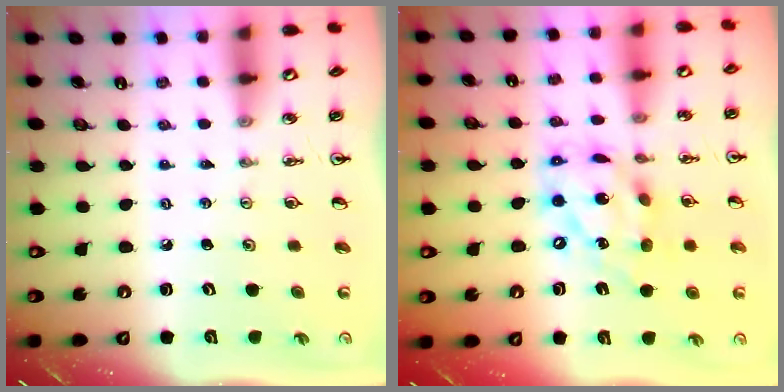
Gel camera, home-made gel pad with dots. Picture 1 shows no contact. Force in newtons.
{"total": 16.2, "press": 16.1, "slide": 1.7}